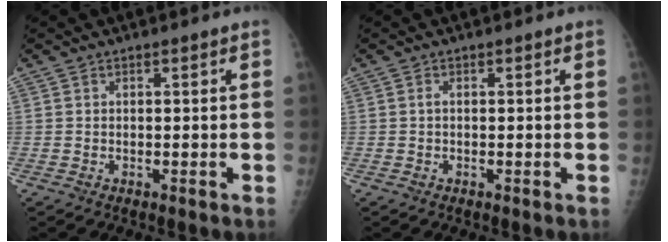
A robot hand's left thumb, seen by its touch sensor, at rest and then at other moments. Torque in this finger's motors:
{"motor_torque": [-0.31, 0.42, 0.19, 0.15, 0.01]}